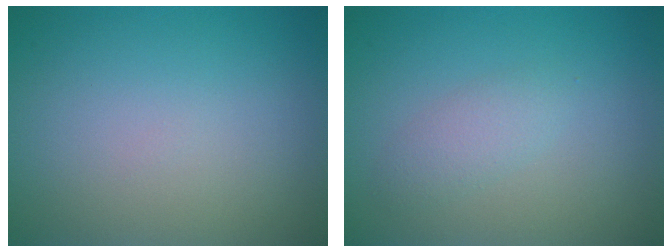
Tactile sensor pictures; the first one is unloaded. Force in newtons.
{"total": 1.7, "press": 1.7, "slide": 0.0}